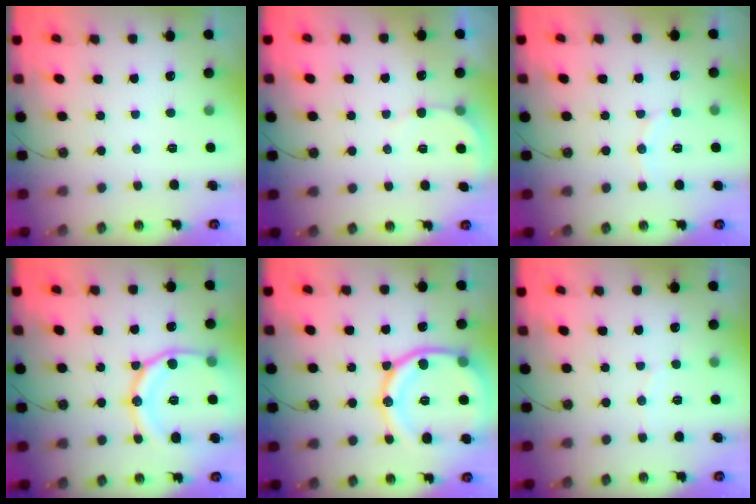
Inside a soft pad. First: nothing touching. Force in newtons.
{"total": 3.6, "press": 3.5, "slide": 1.1}
{"total": 6.8, "press": 6.6, "slide": 1.6}
{"total": 17.8, "press": 17.7, "slide": 1.9}
{"total": 20.1, "press": 20.0, "slide": 2.2}
{"total": 3.0, "press": 3.0, "slide": 0.4}